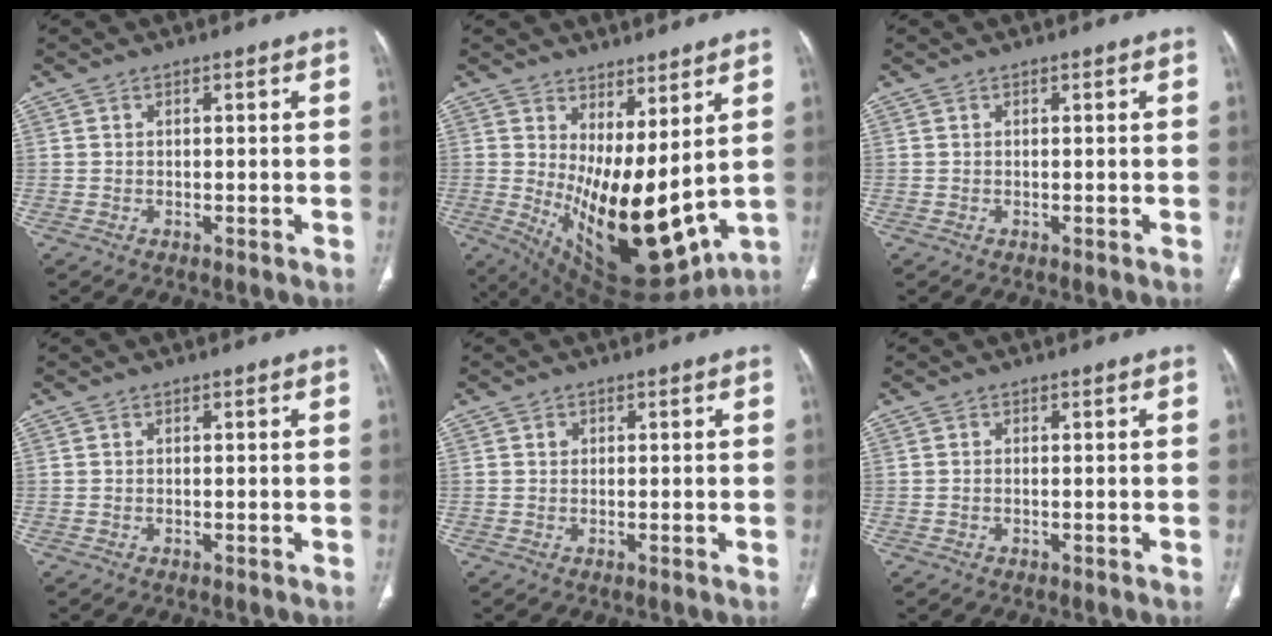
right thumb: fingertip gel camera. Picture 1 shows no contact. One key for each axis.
{"total": 18.2, "fx": 3.0, "fy": 7.8, "fz": 16.2, "tx": -0.251, "ty": -0.059, "tz": 0.078}
{"total": 0.0}
{"total": 0.0}
{"total": 0.7, "fx": 0.2, "fy": 0.6, "fz": 0.2, "tx": -0.001, "ty": 0.001, "tz": 0.005}
{"total": 0.0}